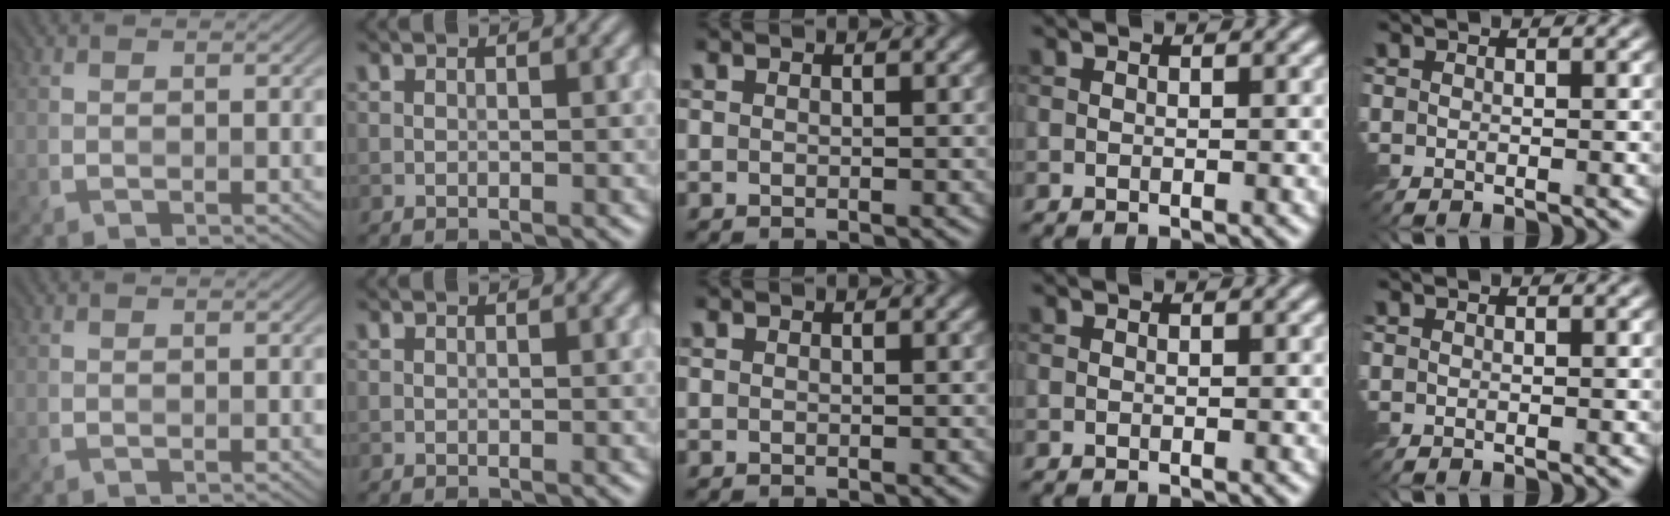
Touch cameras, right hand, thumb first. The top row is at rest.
{}